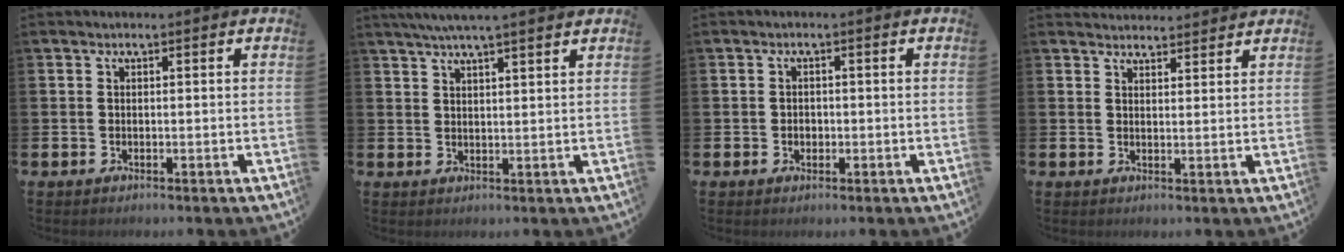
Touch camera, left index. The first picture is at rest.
{"total": 4.7, "force": [4.2, -0.2, 2.1], "torque": [-0.049, -0.006, 0.077]}
{"total": 1.2, "force": [-0.3, 1.1, 0.6], "torque": [-0.011, 0.006, -0.007]}
{"total": 2.9, "force": [2.9, 0.5, -0.1], "torque": [0.006, -0.017, 0.051]}